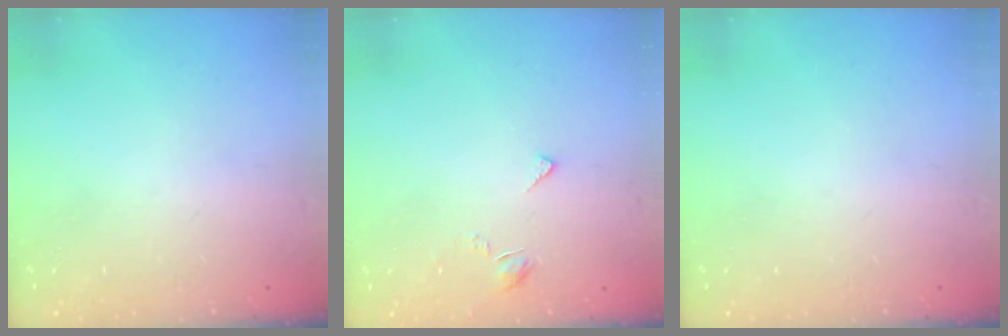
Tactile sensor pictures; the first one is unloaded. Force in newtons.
{"total": 2.7, "press": 2.7, "slide": 0.5}
{"total": 0.0}